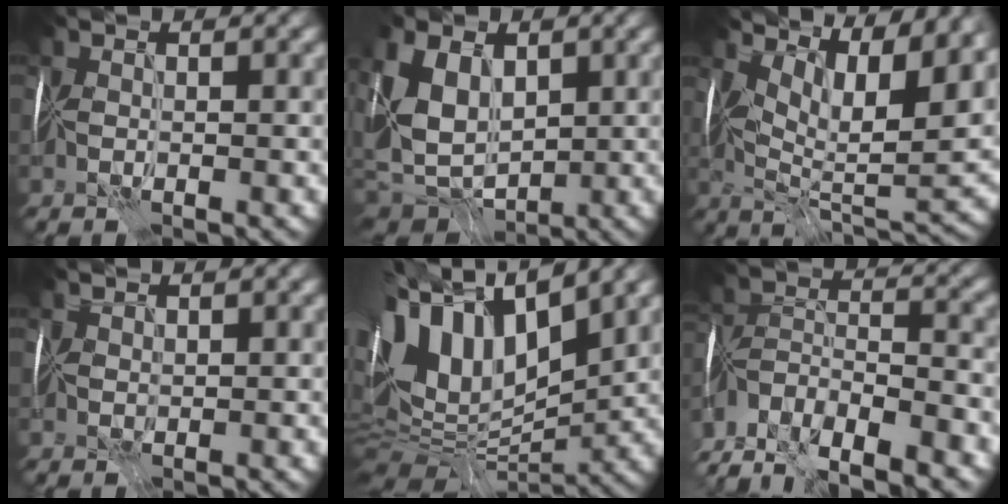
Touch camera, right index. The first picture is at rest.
{"total": 9.2, "force": [0.9, 6.6, 6.3], "torque": [-0.140, -0.001, 0.015]}
{"total": 11.9, "force": [5.4, 4.9, 9.4], "torque": [-0.142, -0.004, 0.093]}
{"total": 1.6, "force": [1.4, 0.6, 0.3], "torque": [-0.009, 0.009, 0.024]}
{"total": 13.7, "force": [3.2, 7.3, 11.1], "torque": [-0.237, 0.028, 0.055]}
{"total": 9.9, "force": [-7.8, 3.5, 4.9], "torque": [-0.091, 0.009, -0.132]}